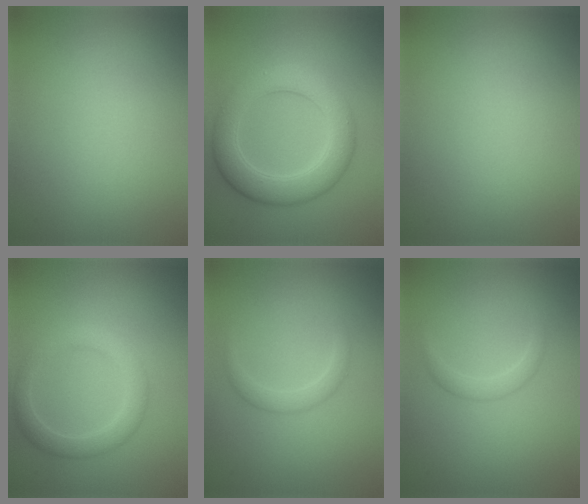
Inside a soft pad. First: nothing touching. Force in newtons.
{"total": 5.9, "press": 5.9, "slide": 0.0}
{"total": 0.0}
{"total": 3.0, "press": 3.0, "slide": 0.0}
{"total": 1.5, "press": 1.5, "slide": 0.1}
{"total": 1.2, "press": 1.2, "slide": 0.0}